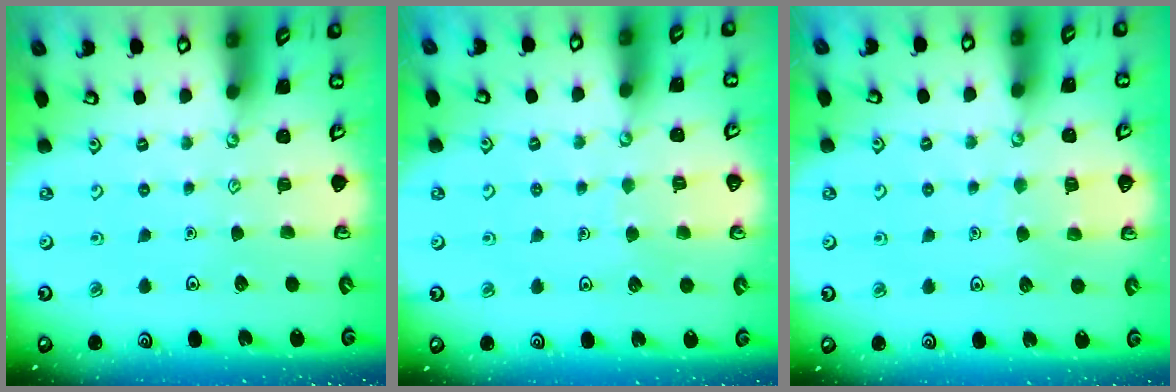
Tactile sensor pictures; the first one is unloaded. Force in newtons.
{"total": 3.5, "press": 3.5, "slide": 0.1}
{"total": 4.7, "press": 4.6, "slide": 0.4}